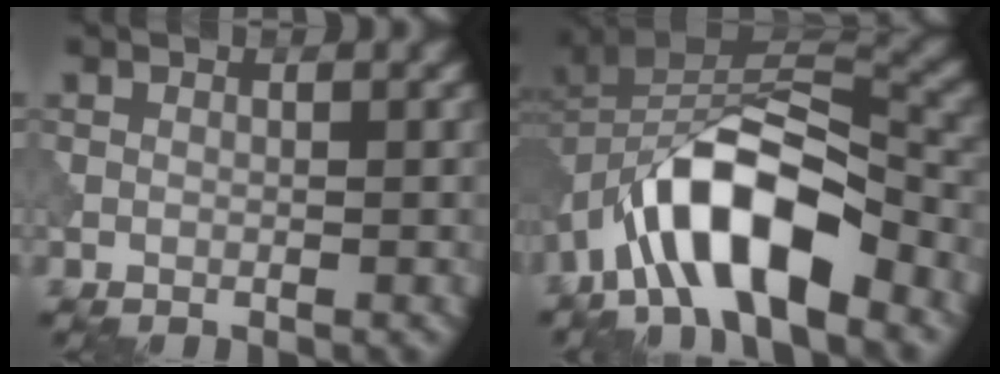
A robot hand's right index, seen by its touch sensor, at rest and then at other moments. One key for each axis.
{"total": 11.4, "fx": -5.7, "fy": 4.6, "fz": 8.7, "tx": -0.144, "ty": 0.015, "tz": -0.107}